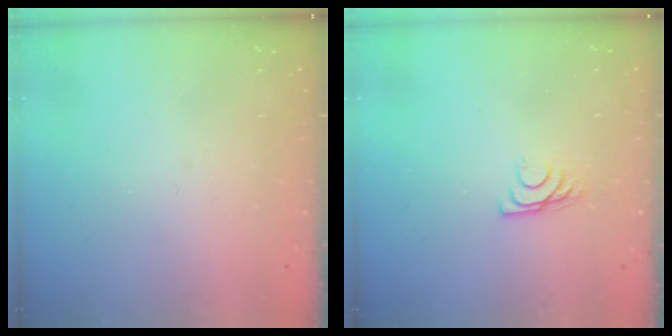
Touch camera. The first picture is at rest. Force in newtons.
{"total": 6.8, "press": 6.8, "slide": 0.6}